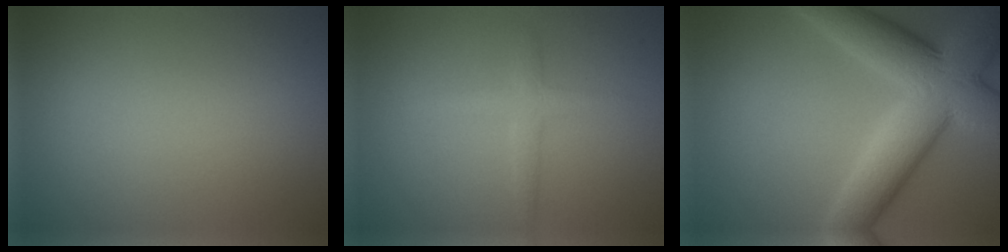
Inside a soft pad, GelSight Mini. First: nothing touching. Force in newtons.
{"total": 1.9, "press": 1.9, "slide": 0.1}
{"total": 10.2, "press": 10.1, "slide": 0.2}